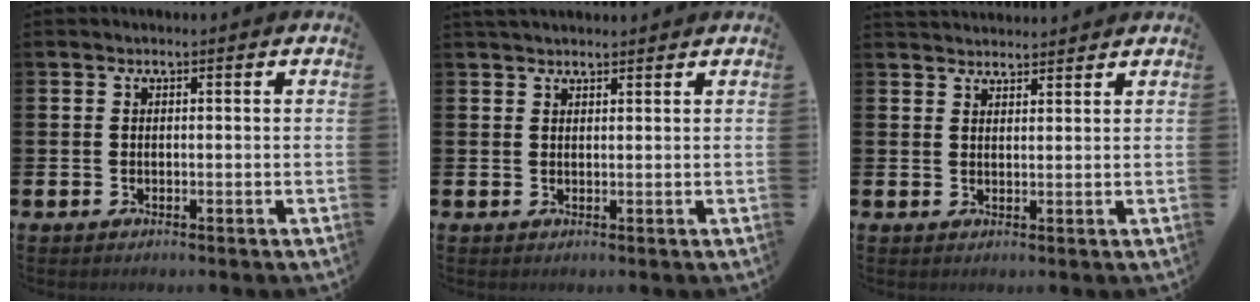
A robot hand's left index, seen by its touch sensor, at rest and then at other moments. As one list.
[{"total": 1.8, "force": [1.7, 0.5, 0.3], "torque": [0.000, -0.004, 0.030]}, {"total": 2.6, "force": [2.6, 0.5, 0.0], "torque": [0.003, -0.015, 0.046]}]